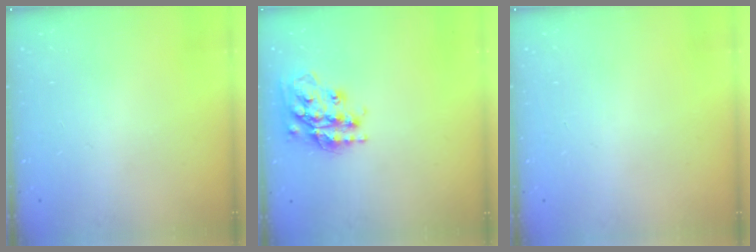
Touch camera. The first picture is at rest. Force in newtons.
{"total": 18.7, "press": 18.6, "slide": 1.5}
{"total": 0.0}